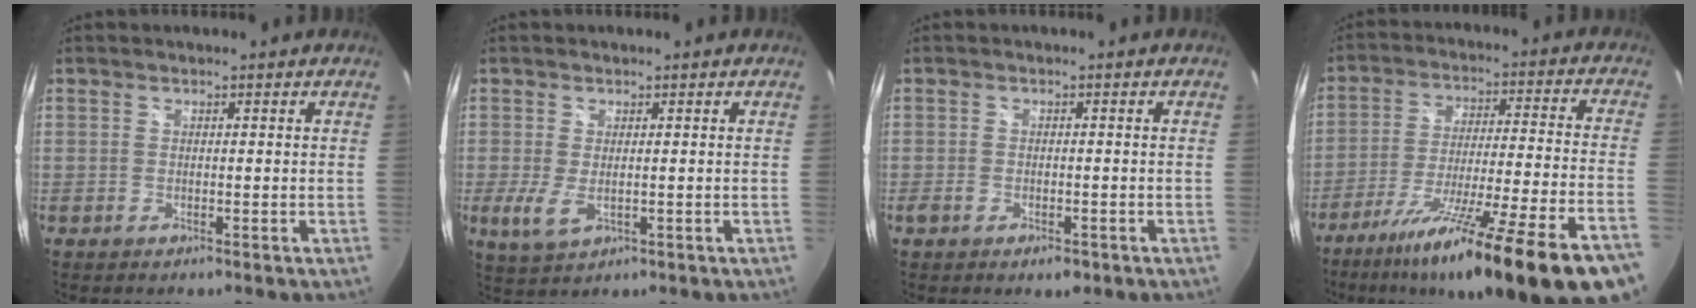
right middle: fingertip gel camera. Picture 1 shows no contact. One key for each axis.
{"total": 4.6, "fx": -0.7, "fy": 2.2, "fz": 4.0, "tx": -0.083, "ty": -0.013, "tz": -0.009}
{"total": 3.7, "fx": -2.0, "fy": 1.9, "fz": 2.4, "tx": -0.049, "ty": -0.009, "tz": -0.035}
{"total": 27.9, "fx": -20.4, "fy": 1.0, "fz": 19.0, "tx": -0.288, "ty": -0.078, "tz": -0.307}